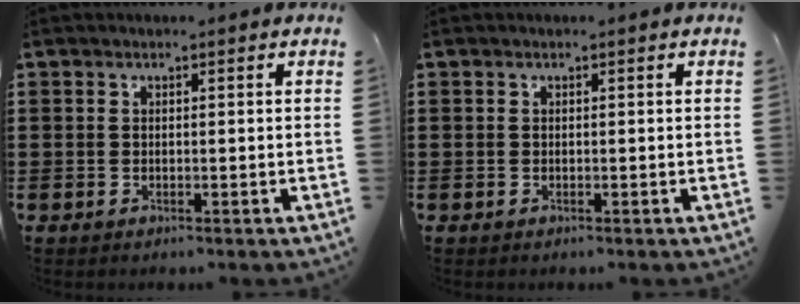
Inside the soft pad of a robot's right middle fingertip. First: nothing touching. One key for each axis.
{"total": 0.0}